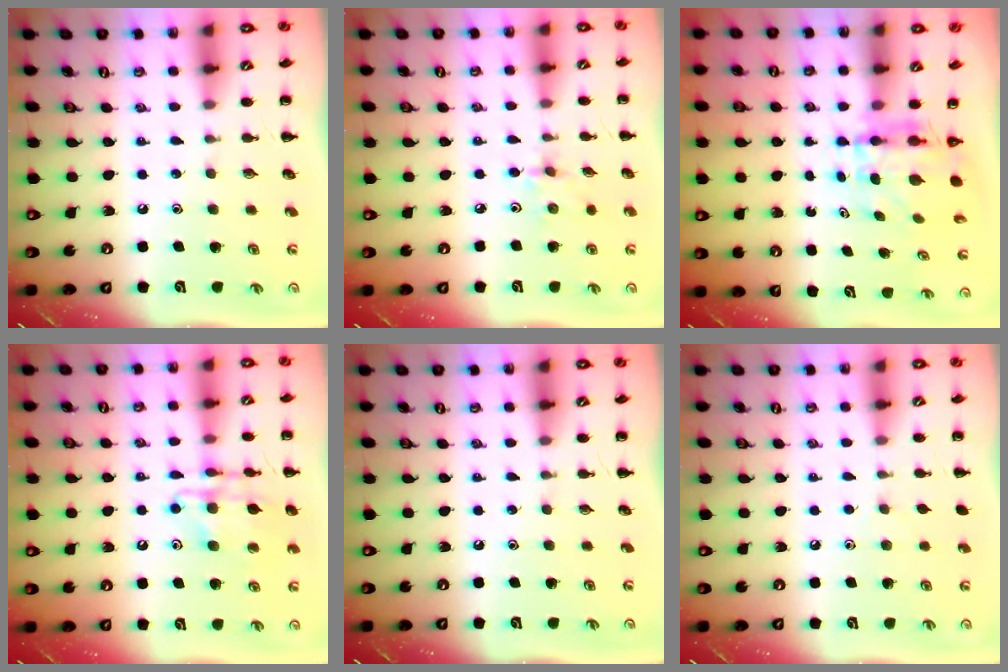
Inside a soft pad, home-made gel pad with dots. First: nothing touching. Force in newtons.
{"total": 2.9, "press": 2.7, "slide": 0.9}
{"total": 5.9, "press": 5.8, "slide": 0.8}
{"total": 13.4, "press": 13.2, "slide": 2.4}
{"total": 0.0}
{"total": 2.9, "press": 2.7, "slide": 1.2}